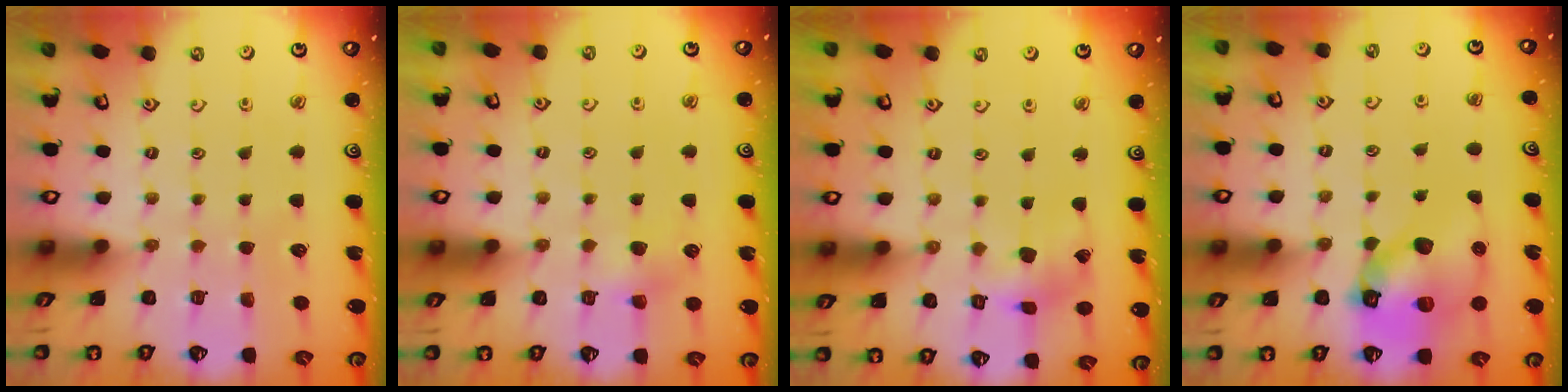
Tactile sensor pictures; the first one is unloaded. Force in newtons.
{"total": 4.6, "press": 4.5, "slide": 0.9}
{"total": 7.7, "press": 7.7, "slide": 0.9}
{"total": 13.7, "press": 13.5, "slide": 2.1}